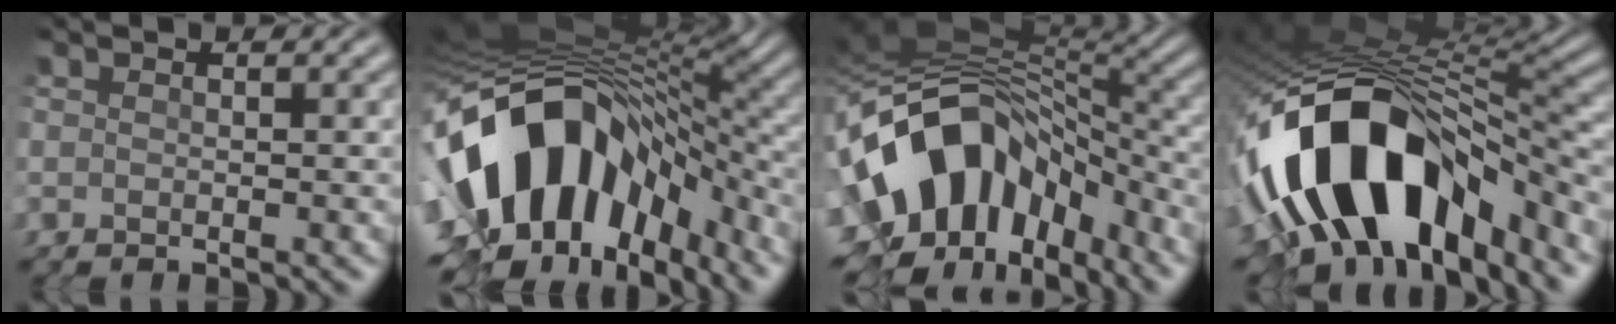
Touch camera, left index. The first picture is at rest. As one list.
[{"total": 16.8, "force": [-3.4, 10.4, 12.7], "torque": [-0.241, -0.004, -0.049]}, {"total": 14.6, "force": [-3.0, 9.8, 10.4], "torque": [-0.197, -0.004, -0.045]}, {"total": 14.6, "force": [-5.2, 7.6, 11.3], "torque": [-0.186, 0.020, -0.094]}]